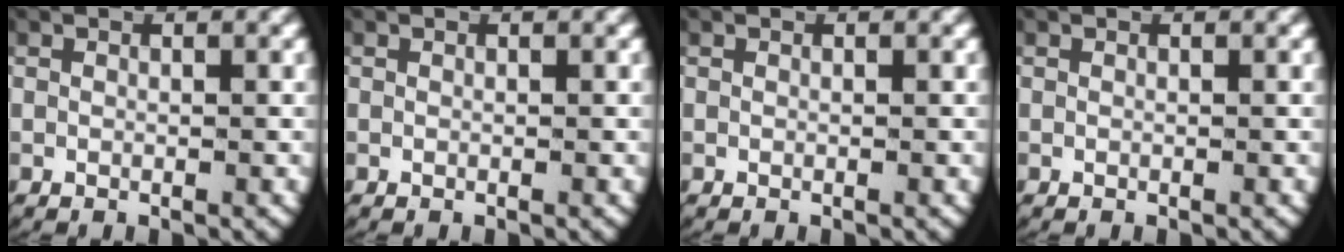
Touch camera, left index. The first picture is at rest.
{"total": 0.0}
{"total": 0.0}
{"total": 0.0}